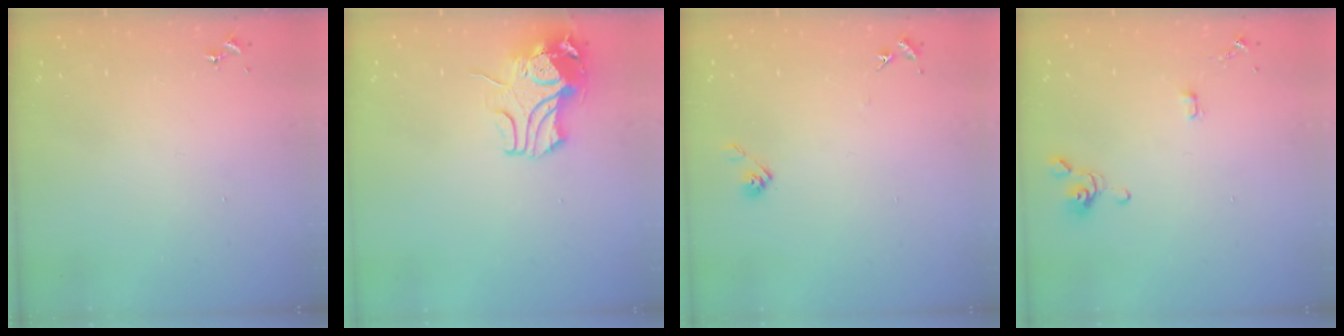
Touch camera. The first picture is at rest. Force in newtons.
{"total": 11.3, "press": 11.2, "slide": 1.6}
{"total": 6.2, "press": 6.2, "slide": 0.5}
{"total": 4.0, "press": 3.9, "slide": 0.9}